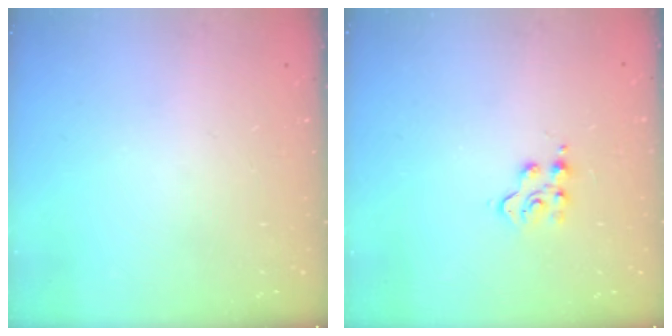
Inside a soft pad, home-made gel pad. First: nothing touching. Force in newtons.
{"total": 4.2, "press": 4.1, "slide": 0.5}